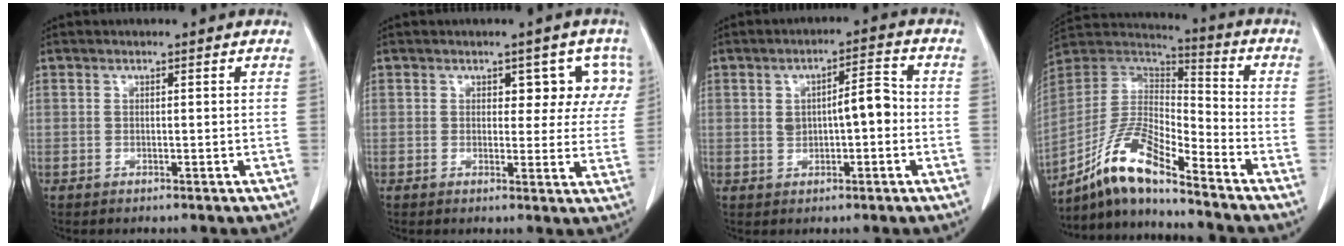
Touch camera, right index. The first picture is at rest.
{"total": 5.2, "force": [2.4, 3.4, 3.1], "torque": [-0.005, 0.009, 0.019]}
{"total": 5.5, "force": [-0.1, 2.0, 5.2], "torque": [-0.086, 0.023, 0.001]}
{"total": 13.0, "force": [-9.6, 1.7, 8.6], "torque": [-0.180, 0.012, -0.179]}